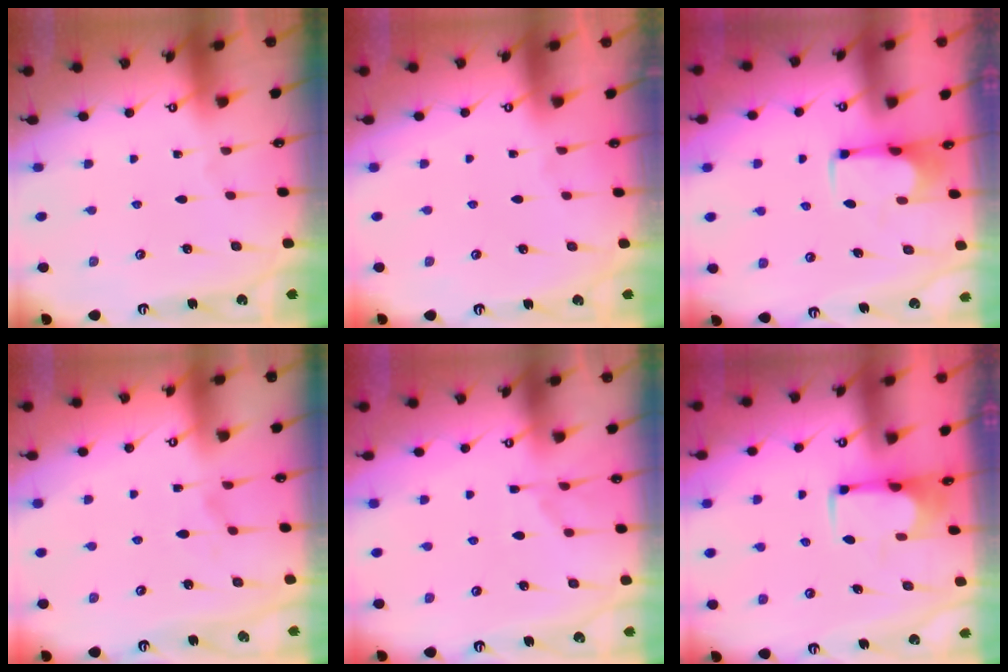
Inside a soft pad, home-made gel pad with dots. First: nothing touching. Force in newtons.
{"total": 1.3, "press": 1.1, "slide": 0.8}
{"total": 2.5, "press": 2.3, "slide": 0.9}
{"total": 2.8, "press": 2.6, "slide": 1.1}
{"total": 1.4, "press": 0.6, "slide": 1.2}
{"total": 1.8, "press": 1.7, "slide": 0.6}